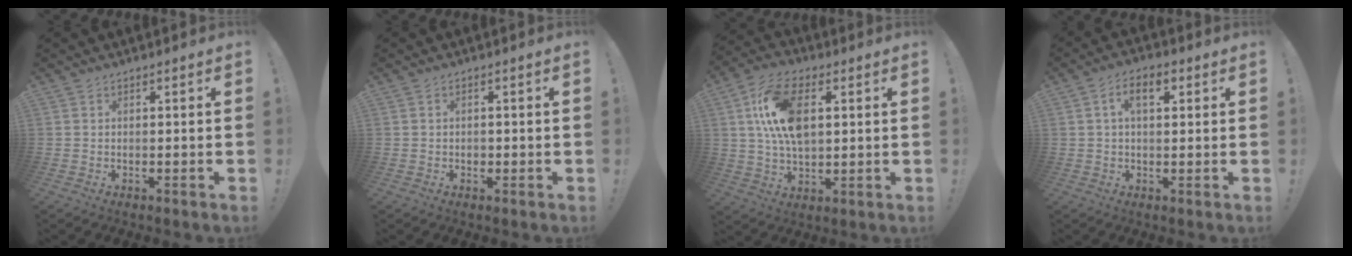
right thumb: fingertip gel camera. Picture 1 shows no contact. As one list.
[{"total": 1.1, "force": [-0.5, 0.9, 0.3], "torque": [-0.009, 0.004, -0.009]}, {"total": 15.5, "force": [3.5, 9.0, 12.2], "torque": [-0.231, 0.006, 0.063]}, {"total": 6.2, "force": [1.8, 3.2, 5.0], "torque": [-0.077, 0.006, 0.026]}]